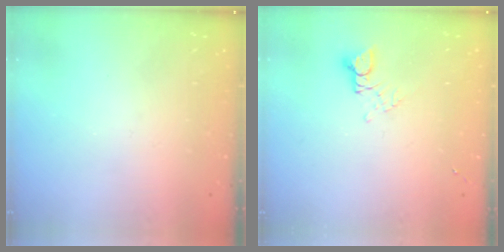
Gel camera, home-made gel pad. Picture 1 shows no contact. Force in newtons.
{"total": 2.8, "press": 2.8, "slide": 0.3}